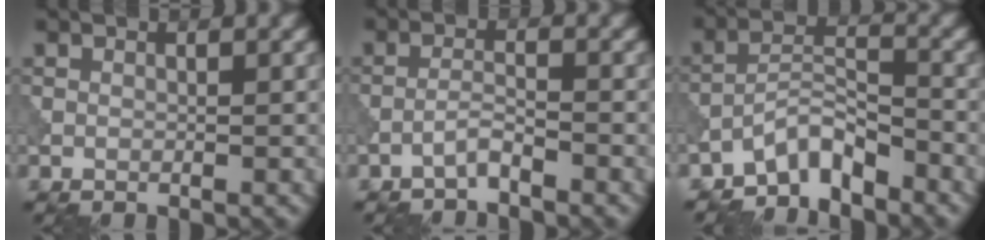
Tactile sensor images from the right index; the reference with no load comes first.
{"total": 1.6, "force": [-1.5, 0.1, 0.7], "torque": [-0.012, 0.009, -0.033]}
{"total": 4.6, "force": [-4.0, 1.3, 2.0], "torque": [-0.026, 0.009, -0.082]}